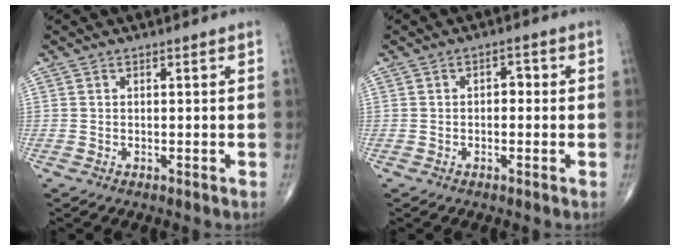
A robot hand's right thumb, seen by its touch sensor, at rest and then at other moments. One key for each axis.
{"total": 2.2, "fx": -0.1, "fy": 1.4, "fz": 1.7, "tx": -0.015, "ty": 0.009, "tz": -0.008}